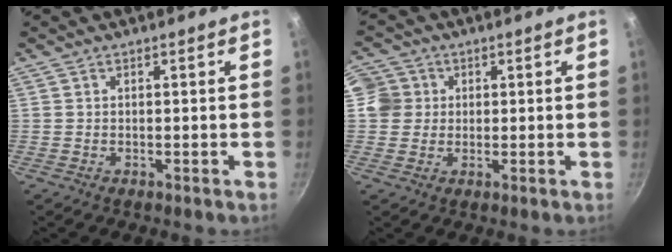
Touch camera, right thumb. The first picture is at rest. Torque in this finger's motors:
{"motor_torque": [-0.04, -0.13, -0.10, 0.78, 0.07]}